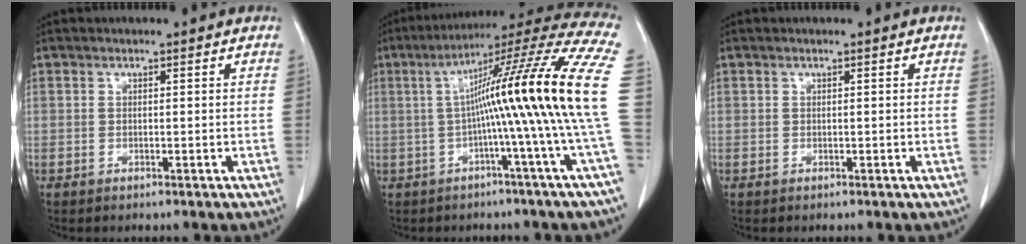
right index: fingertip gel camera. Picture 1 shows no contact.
{"total": 19.9, "force": [-0.6, -2.7, 19.7], "torque": [-0.253, 0.030, -0.028]}
{"total": 0.0}